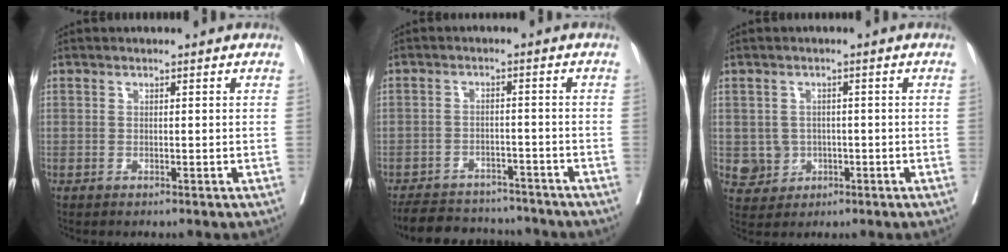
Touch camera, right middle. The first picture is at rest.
{"total": 12.1, "force": [-11.0, 4.0, 3.1], "torque": [-0.057, 0.006, -0.149]}
{"total": 3.9, "force": [-0.6, 3.8, 0.5], "torque": [0.003, 0.008, -0.001]}